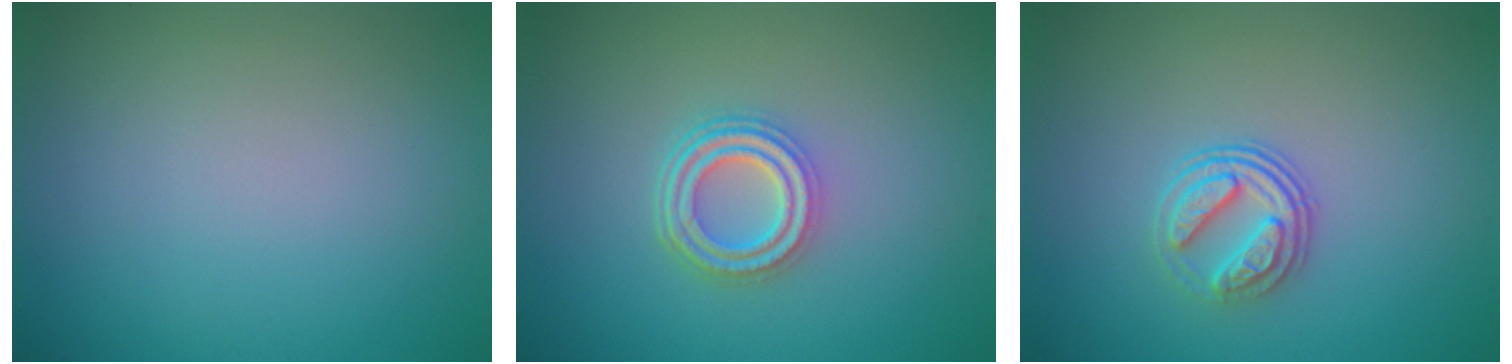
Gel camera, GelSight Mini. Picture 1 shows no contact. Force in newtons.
{"total": 4.0, "press": 3.1, "slide": 2.5}
{"total": 3.0, "press": 2.6, "slide": 1.6}